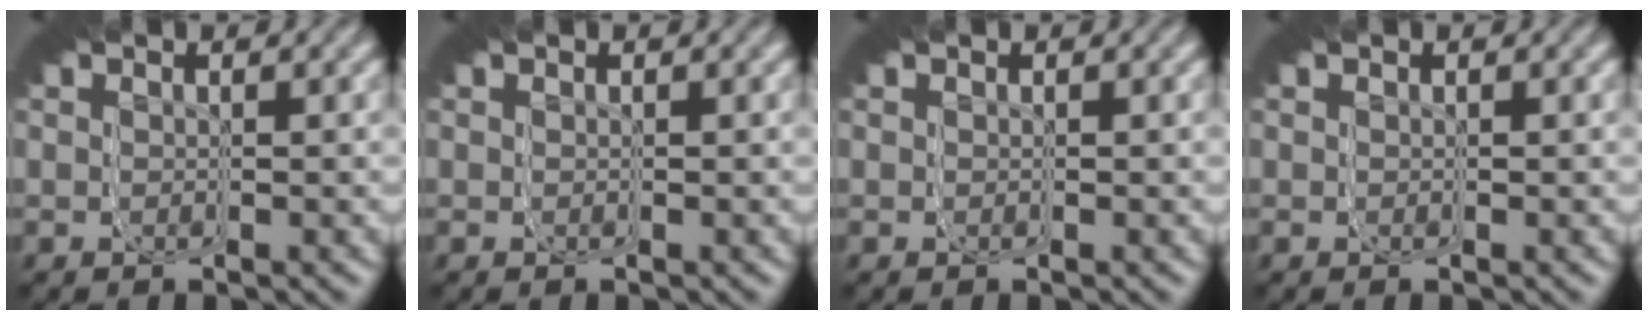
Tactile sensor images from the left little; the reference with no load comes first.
{"total": 0.0}
{"total": 0.0}
{"total": 0.0}